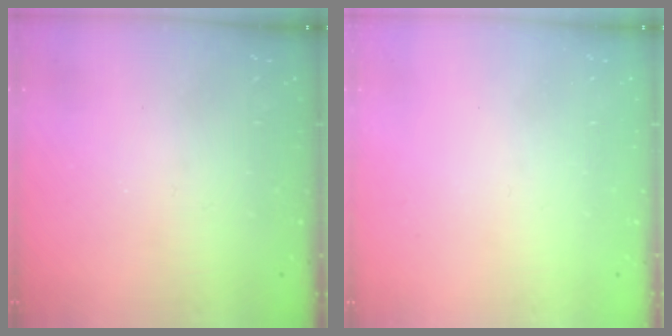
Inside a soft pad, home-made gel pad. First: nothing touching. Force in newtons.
{"total": 0.0}